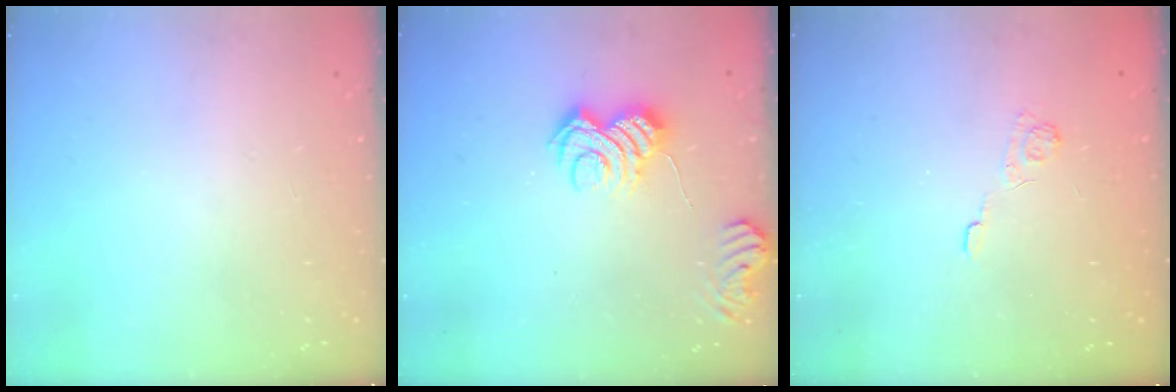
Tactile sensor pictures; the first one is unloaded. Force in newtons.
{"total": 6.9, "press": 6.9, "slide": 0.3}
{"total": 3.8, "press": 3.5, "slide": 1.5}